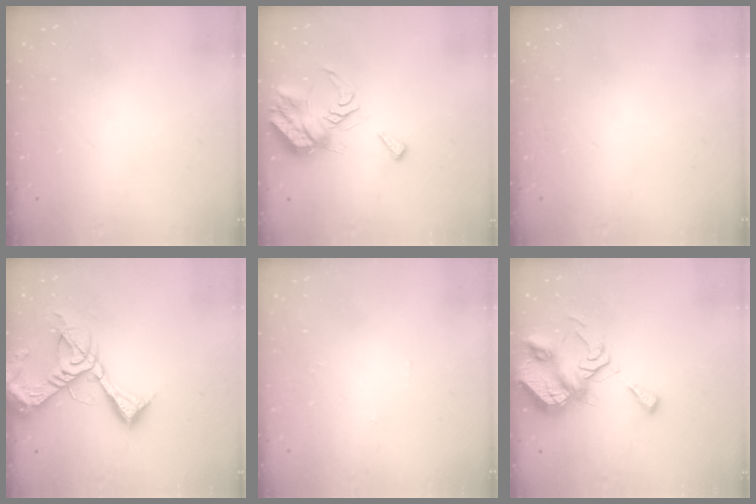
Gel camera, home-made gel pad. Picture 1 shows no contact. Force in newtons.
{"total": 9.2, "press": 9.2, "slide": 0.3}
{"total": 0.0}
{"total": 16.1, "press": 16.0, "slide": 1.9}
{"total": 0.0}
{"total": 9.3, "press": 9.2, "slide": 1.2}